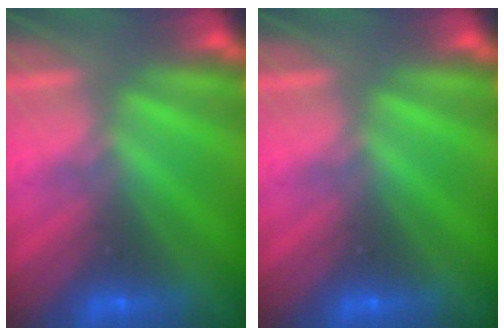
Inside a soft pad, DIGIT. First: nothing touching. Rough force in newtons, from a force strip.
{"total": 0.0}